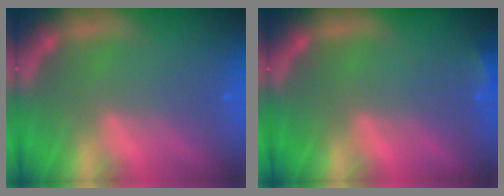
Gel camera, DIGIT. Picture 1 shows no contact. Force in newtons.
{"total": 1.4}